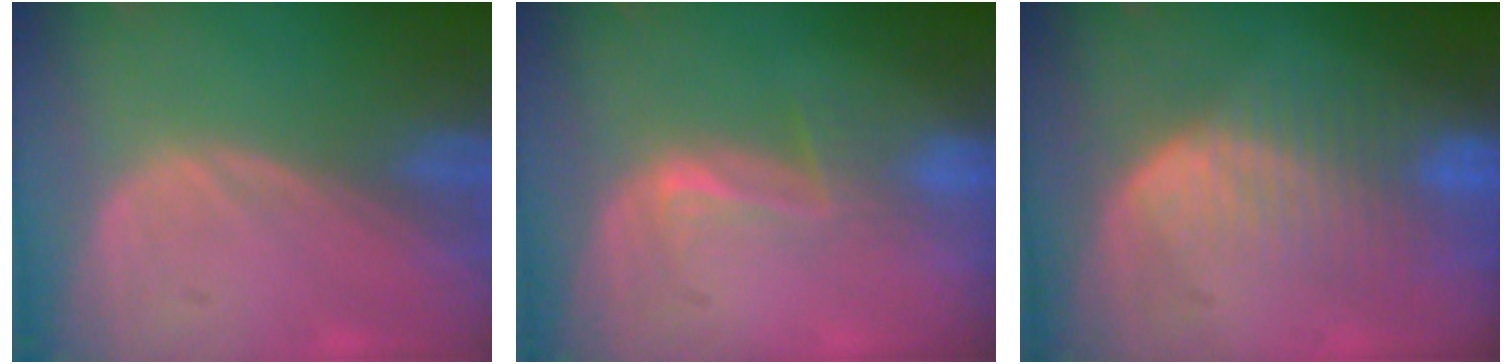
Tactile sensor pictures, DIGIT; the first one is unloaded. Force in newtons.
{"total": 3.0, "press": 2.7, "slide": 1.5}
{"total": 8.6, "press": 7.4, "slide": 4.4}